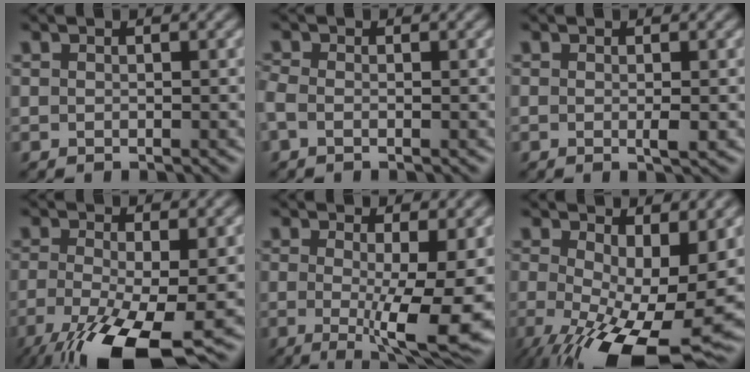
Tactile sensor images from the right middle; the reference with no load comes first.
{"total": 1.3, "force": [-0.5, 0.7, 0.9], "torque": [-0.024, -0.004, -0.015]}
{"total": 1.1, "force": [-0.1, 0.1, 1.1], "torque": [-0.019, -0.005, -0.003]}
{"total": 11.4, "force": [-5.5, 3.5, 9.3], "torque": [-0.195, -0.040, -0.097]}
{"total": 9.7, "force": [-1.2, 2.2, 9.4], "torque": [-0.137, -0.021, -0.014]}
{"total": 14.4, "force": [-3.7, 6.0, 12.5], "torque": [-0.208, -0.039, -0.046]}